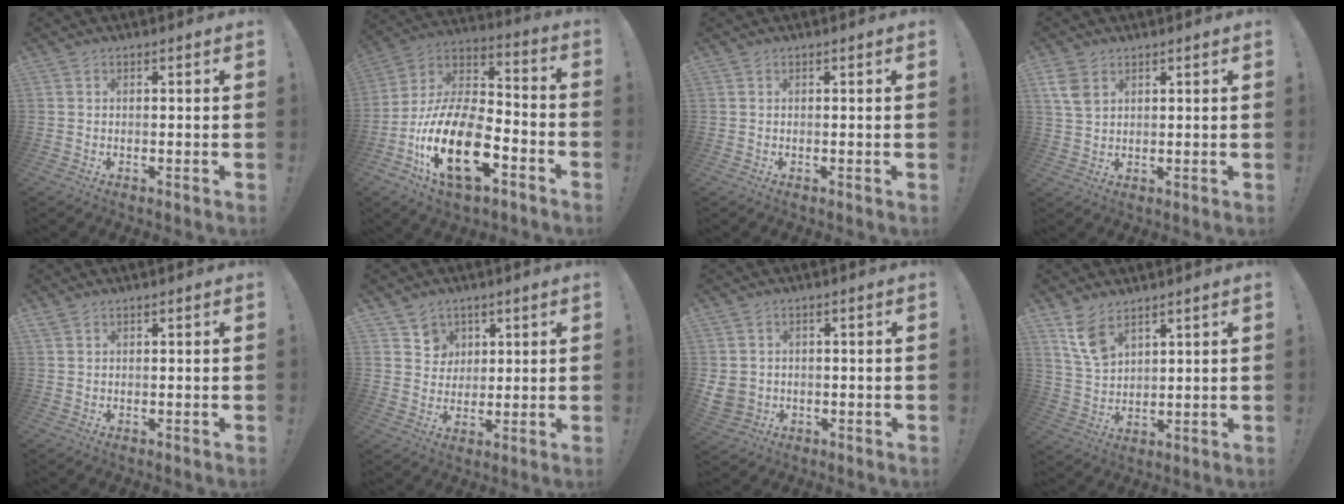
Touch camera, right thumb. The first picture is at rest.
{"total": 23.5, "force": [-10.0, 11.1, 18.1], "torque": [-0.363, 0.046, -0.169]}
{"total": 0.0}
{"total": 5.8, "force": [2.8, 3.7, 3.4], "torque": [-0.062, -0.008, 0.053]}
{"total": 1.2, "force": [0.9, 0.6, 0.5], "torque": [-0.011, 0.002, 0.018]}
{"total": 6.2, "force": [3.6, 5.1, 0.2], "torque": [0.001, -0.035, 0.069]}
{"total": 4.6, "force": [0.7, 4.2, 1.6], "torque": [-0.031, -0.006, 0.015]}
{"total": 8.3, "force": [5.7, 4.1, 4.5], "torque": [-0.083, -0.025, 0.112]}